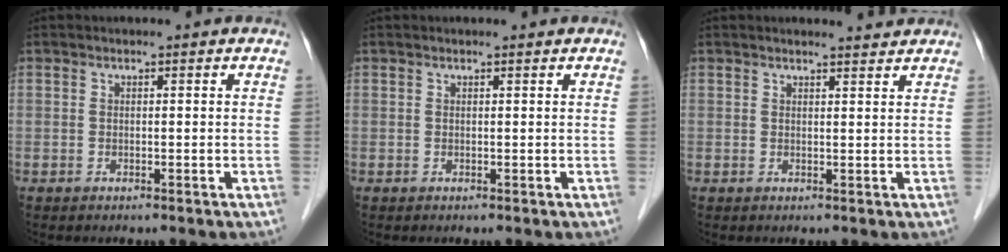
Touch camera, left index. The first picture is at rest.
{"total": 0.0}
{"total": 2.0, "force": [2.0, -0.1, 0.1], "torque": [-0.006, -0.006, 0.023]}